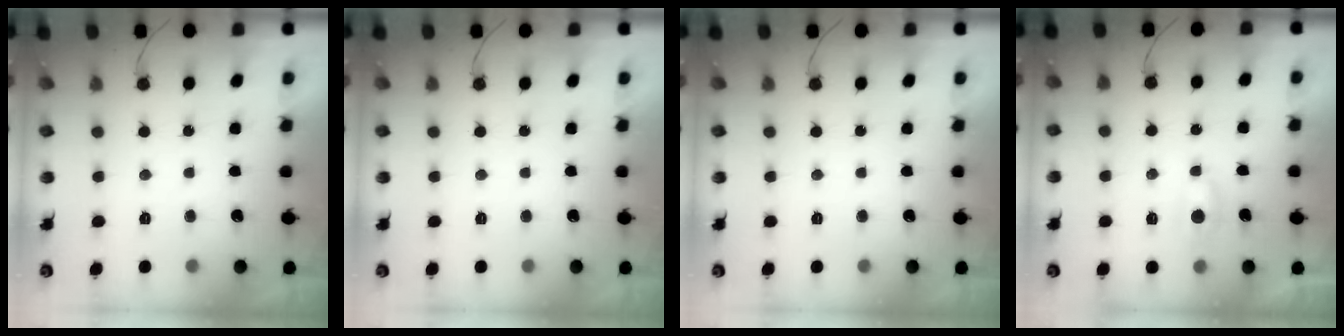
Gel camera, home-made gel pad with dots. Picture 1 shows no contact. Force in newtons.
{"total": 0.0}
{"total": 0.0}
{"total": 3.4, "press": 3.4, "slide": 0.4}